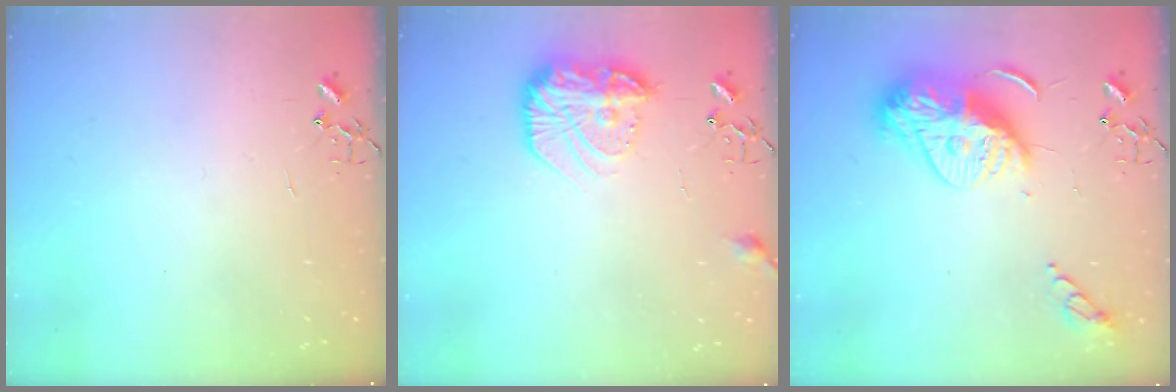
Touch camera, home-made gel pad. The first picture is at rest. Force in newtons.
{"total": 15.3, "press": 15.2, "slide": 1.0}
{"total": 16.7, "press": 16.7, "slide": 0.8}